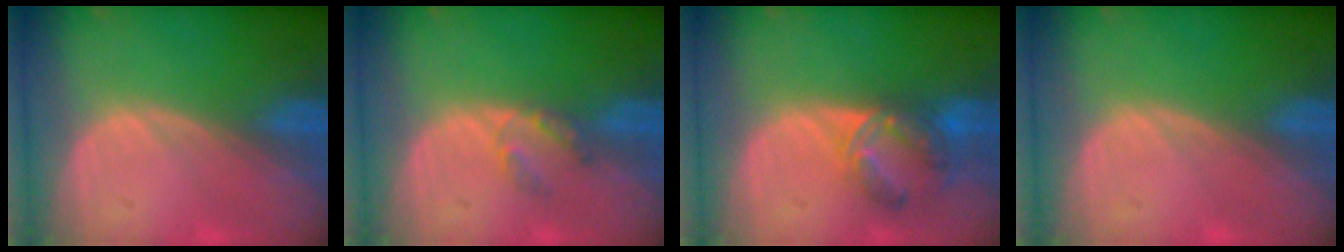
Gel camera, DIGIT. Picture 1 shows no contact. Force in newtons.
{"total": 2.5, "press": 2.5, "slide": 0.3}
{"total": 7.1, "press": 6.2, "slide": 3.6}
{"total": 0.0}